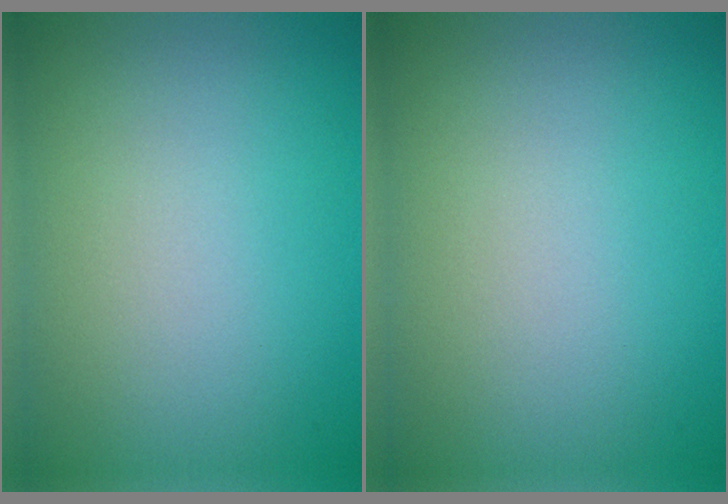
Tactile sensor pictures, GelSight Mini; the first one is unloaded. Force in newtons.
{"total": 0.0}